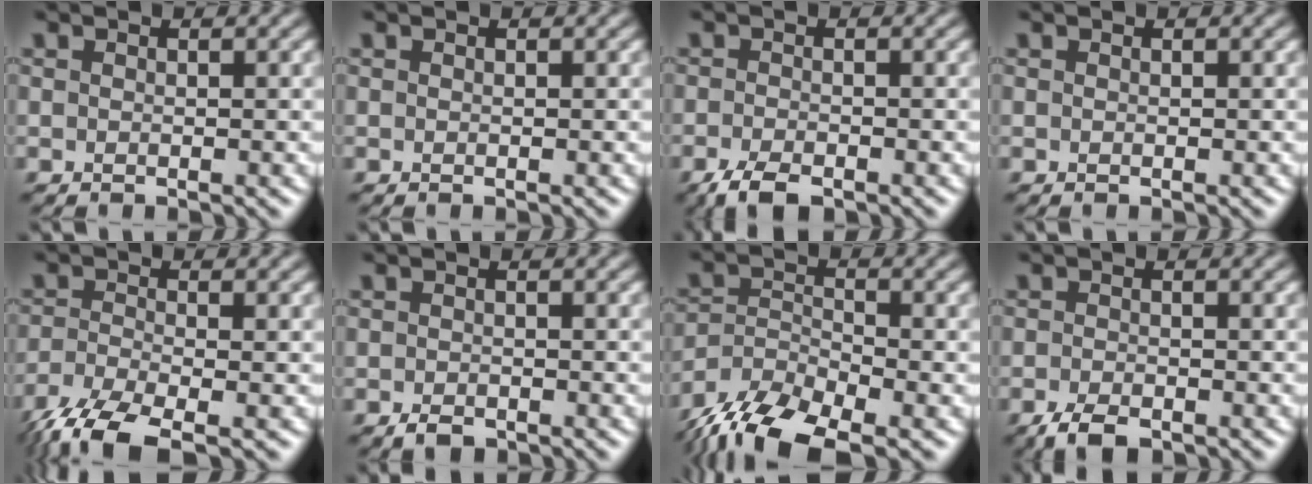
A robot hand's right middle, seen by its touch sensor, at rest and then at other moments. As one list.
[{"total": 0.0}, {"total": 3.0, "force": [-2.1, 1.2, 1.8], "torque": [-0.037, -0.004, -0.044]}, {"total": 0.0}, {"total": 6.3, "force": [-4.6, 1.8, 4.0], "torque": [-0.087, -0.020, -0.099]}, {"total": 1.3, "force": [-0.9, 0.7, 0.7], "torque": [-0.013, -0.002, -0.017]}, {"total": 8.9, "force": [-7.0, 2.9, 4.8], "torque": [-0.088, -0.008, -0.138]}, {"total": 2.7, "force": [-1.9, 1.1, 1.6], "torque": [-0.033, -0.004, -0.039]}]